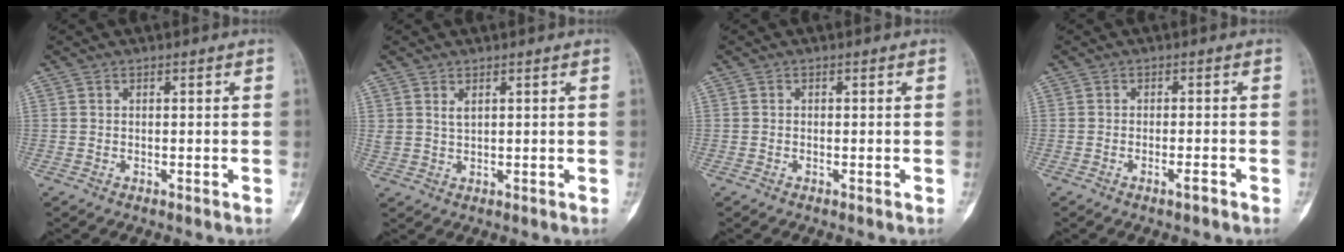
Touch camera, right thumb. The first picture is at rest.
{"total": 1.9, "force": [1.1, 0.9, 1.3], "torque": [-0.024, -0.006, 0.028]}
{"total": 0.0}
{"total": 2.0, "force": [-1.3, 0.3, 1.5], "torque": [-0.028, 0.003, -0.022]}